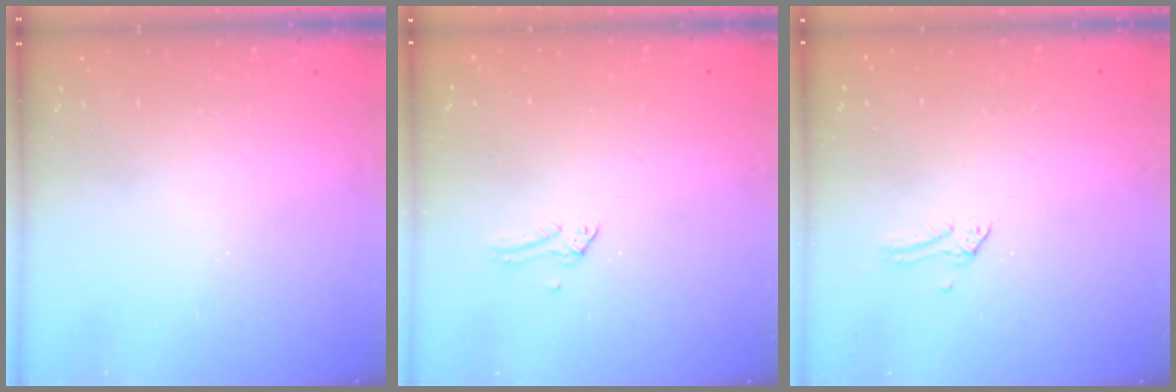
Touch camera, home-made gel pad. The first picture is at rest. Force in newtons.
{"total": 0.0}
{"total": 0.0}